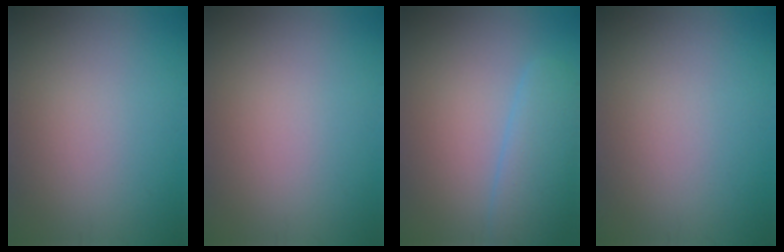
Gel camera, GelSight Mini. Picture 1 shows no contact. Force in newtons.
{"total": 0.0}
{"total": 2.7, "press": 2.7, "slide": 0.0}
{"total": 0.0}